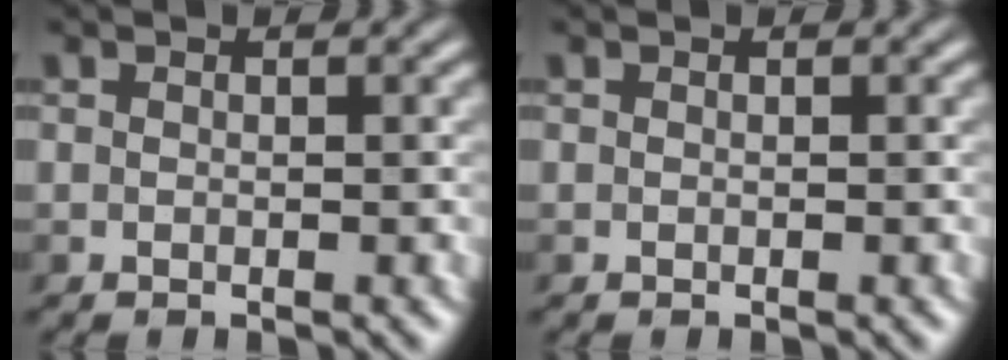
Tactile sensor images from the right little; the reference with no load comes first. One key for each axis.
{"total": 0.0}